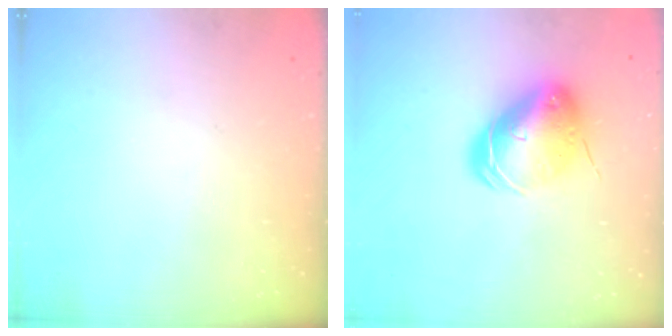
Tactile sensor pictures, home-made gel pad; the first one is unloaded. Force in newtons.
{"total": 11.2, "press": 11.0, "slide": 1.8}